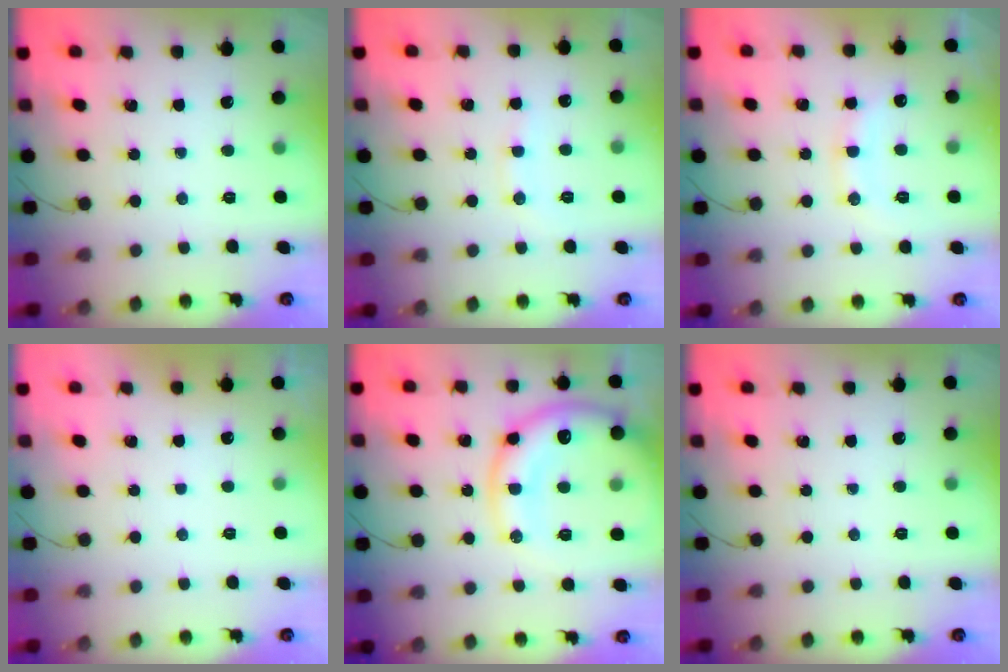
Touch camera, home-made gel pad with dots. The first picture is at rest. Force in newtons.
{"total": 7.6, "press": 7.5, "slide": 1.1}
{"total": 11.3, "press": 11.3, "slide": 1.2}
{"total": 2.8, "press": 2.8, "slide": 0.1}
{"total": 18.3, "press": 18.1, "slide": 2.7}
{"total": 0.0}